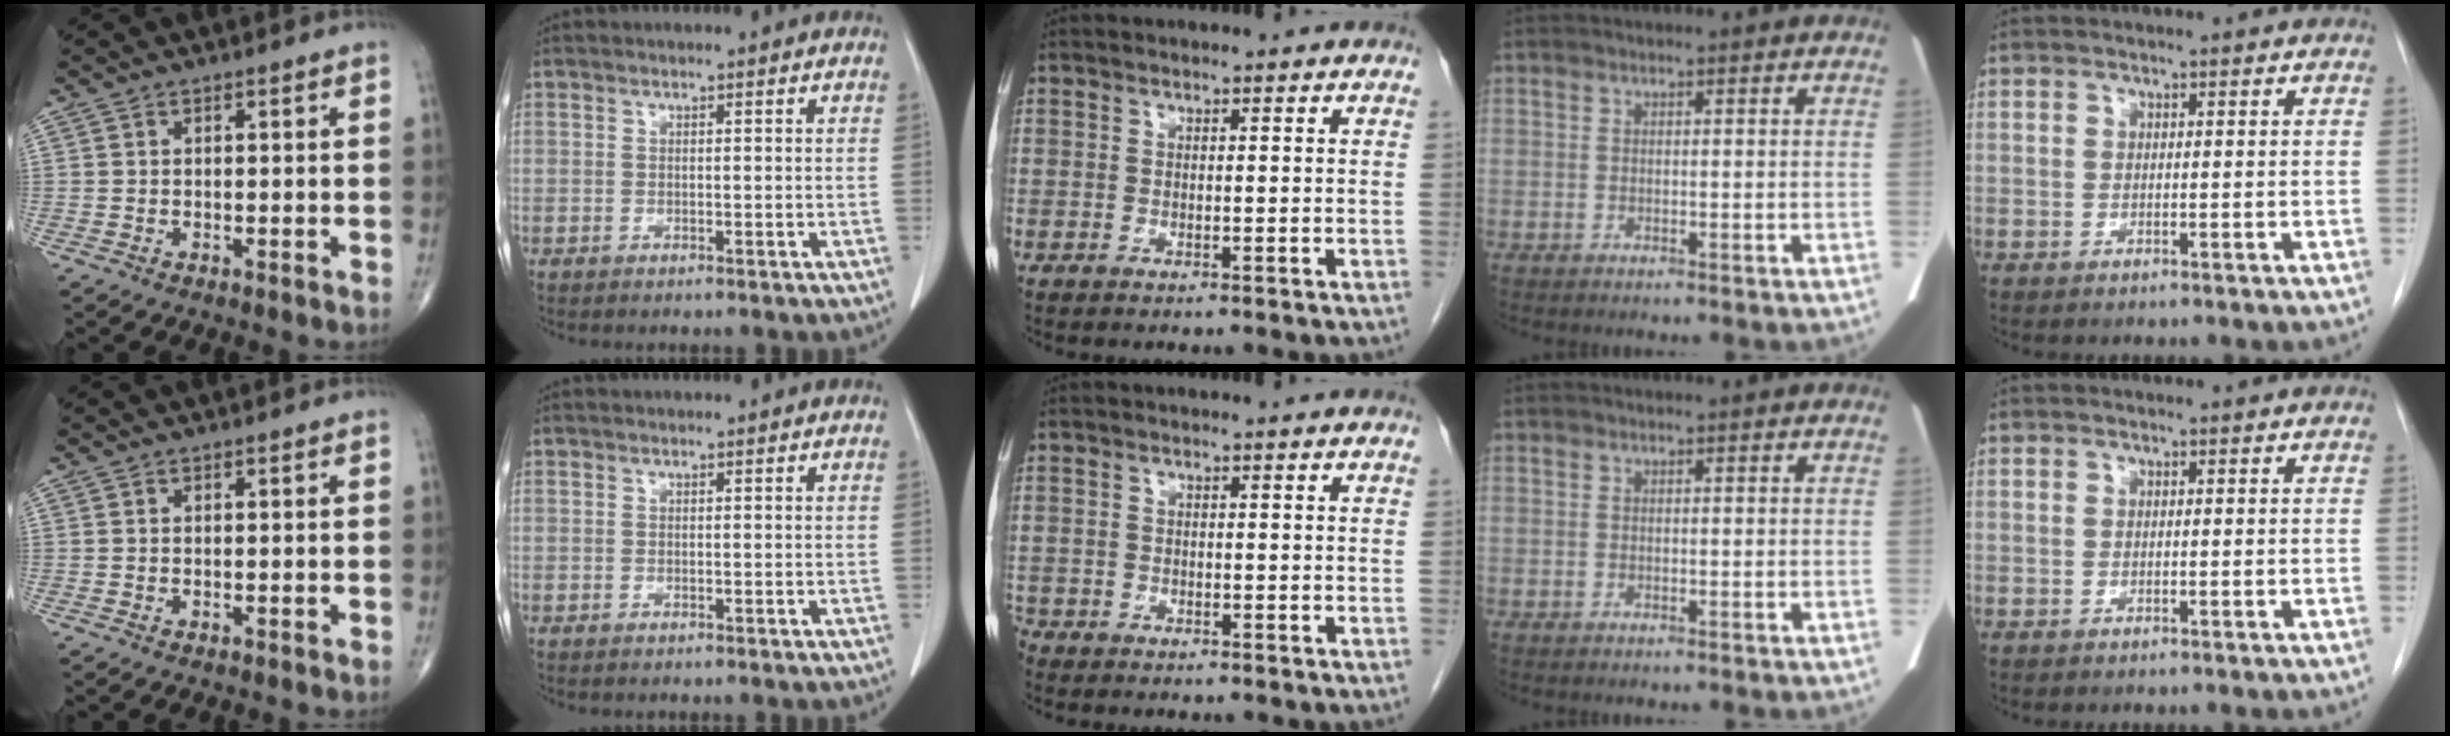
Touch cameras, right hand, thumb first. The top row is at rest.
{"middle": {"total": 2.9, "force": [-2.5, 1.3, 0.6], "torque": [-0.016, -0.001, -0.042]}}